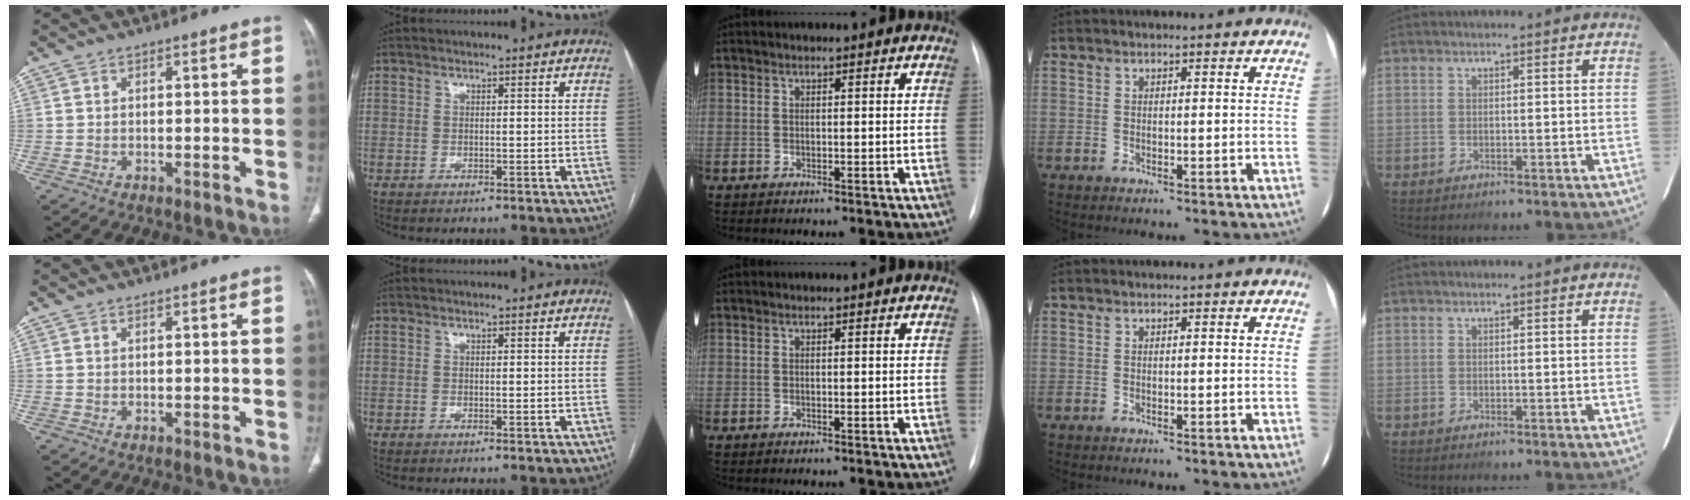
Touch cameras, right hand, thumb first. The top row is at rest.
{}